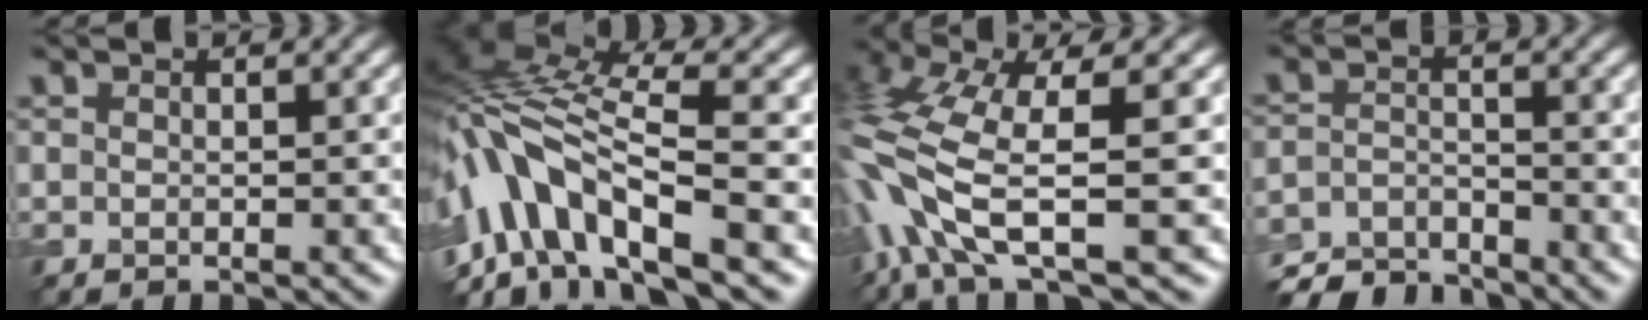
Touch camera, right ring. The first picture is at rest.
{"total": 11.9, "force": [-4.3, 4.4, 10.2], "torque": [-0.191, 0.016, -0.084]}
{"total": 10.6, "force": [-2.6, 3.8, 9.6], "torque": [-0.222, 0.000, -0.056]}
{"total": 5.5, "force": [-5.1, 1.6, 1.4], "torque": [-0.023, -0.009, -0.103]}